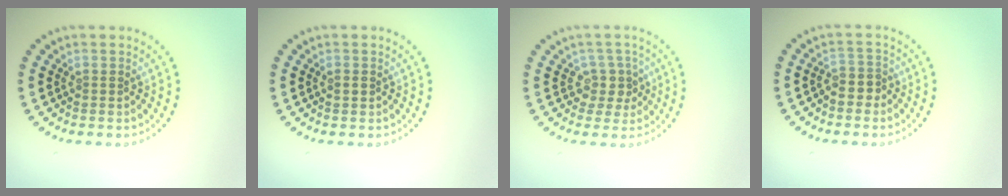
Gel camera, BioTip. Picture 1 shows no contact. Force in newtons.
{"total": 0.9, "press": 0.9, "slide": 0.1}
{"total": 2.2, "press": 1.9, "slide": 1.2}
{"total": 1.7, "press": 1.3, "slide": 1.1}